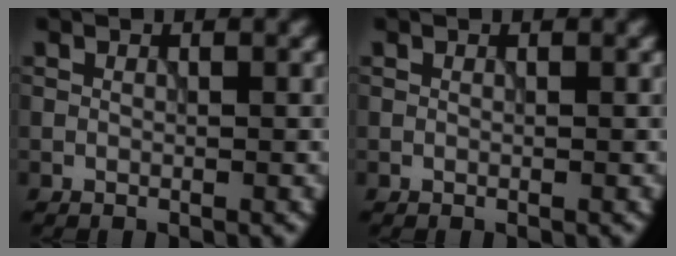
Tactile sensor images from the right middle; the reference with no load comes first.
{"total": 0.0}